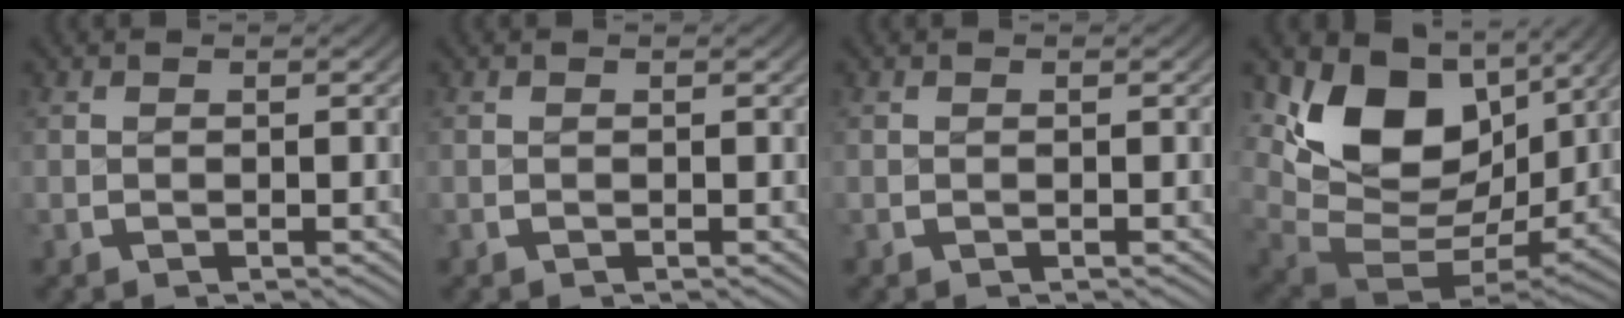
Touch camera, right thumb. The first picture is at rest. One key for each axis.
{"total": 0.0}
{"total": 0.0}
{"total": 13.6, "fx": 0.0, "fy": 9.9, "fz": 9.3, "tx": -0.210, "ty": -0.052, "tz": 0.014}